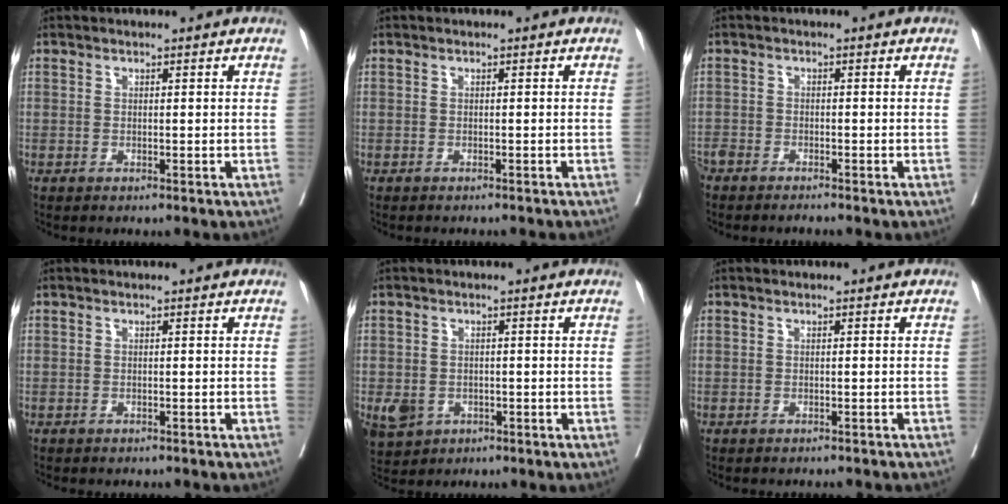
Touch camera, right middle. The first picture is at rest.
{"total": 2.6, "force": [-2.5, 0.2, 0.7], "torque": [-0.010, -0.004, -0.030]}
{"total": 3.0, "force": [-2.8, 0.5, 1.0], "torque": [-0.014, -0.008, -0.052]}
{"total": 2.7, "force": [-2.5, 0.8, 0.8], "torque": [-0.015, -0.005, -0.031]}
{"total": 5.2, "force": [-2.1, 4.3, 1.9], "torque": [-0.040, -0.002, -0.024]}
{"total": 4.1, "force": [-3.9, 0.6, 0.9], "torque": [-0.012, -0.009, -0.044]}